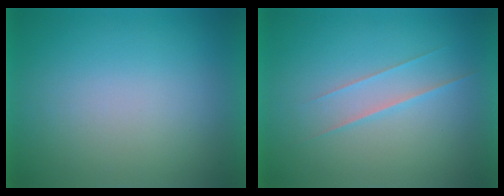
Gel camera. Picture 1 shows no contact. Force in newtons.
{"total": 1.6}